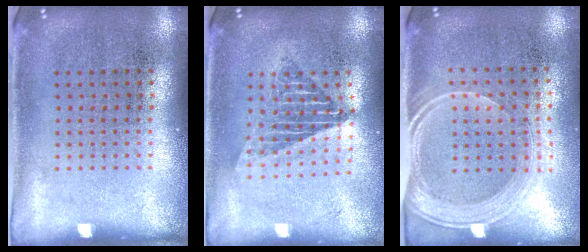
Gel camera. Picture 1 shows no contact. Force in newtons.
{"total": 1.5, "press": 1.3, "slide": 0.8}
{"total": 1.9, "press": 1.6, "slide": 1.1}